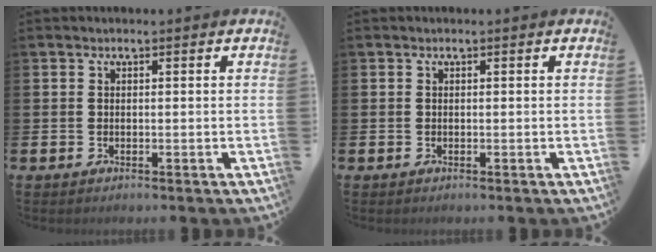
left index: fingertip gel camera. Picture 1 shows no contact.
{"total": 0.0}